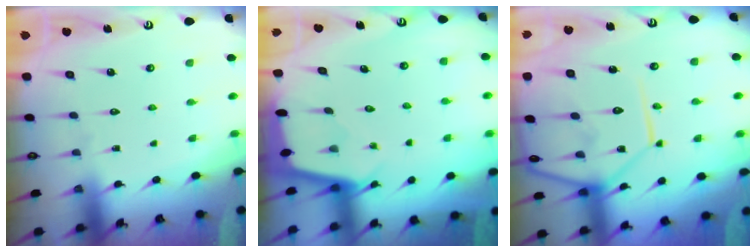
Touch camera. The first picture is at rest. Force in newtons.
{"total": 1.8, "press": 1.8, "slide": 0.1}
{"total": 16.3, "press": 16.2, "slide": 1.4}